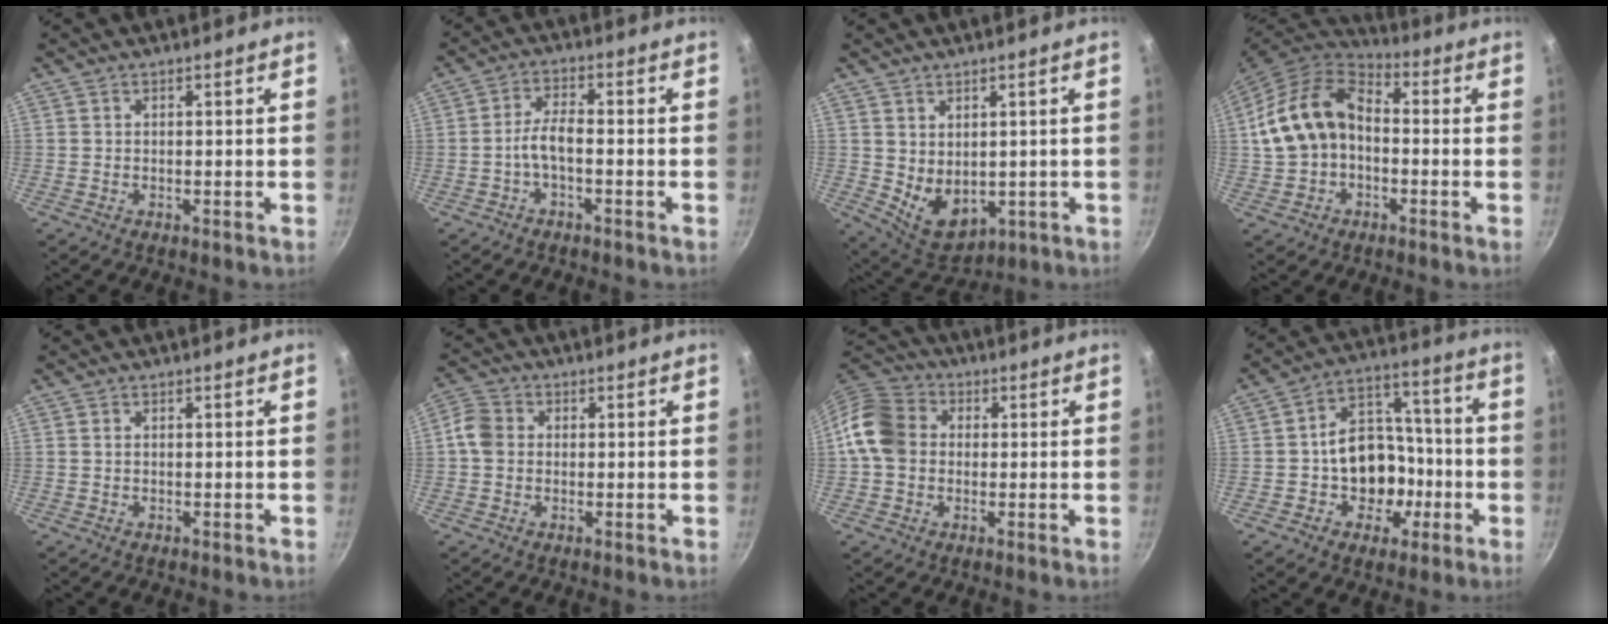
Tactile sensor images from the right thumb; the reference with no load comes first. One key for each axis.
{"total": 4.2, "fx": -1.7, "fy": 1.4, "fz": 3.6, "tx": -0.076, "ty": 0.024, "tz": -0.039}
{"total": 7.9, "fx": 0.7, "fy": 5.5, "fz": 5.7, "tx": -0.071, "ty": -0.023, "tz": 0.037}
{"total": 15.3, "fx": -0.1, "fy": 10.9, "fz": 10.7, "tx": -0.182, "ty": 0.041, "tz": -0.010}
{"total": 0.6, "fx": 0.1, "fy": 0.4, "fz": 0.4, "tx": -0.008, "ty": 0.001, "tz": 0.003}
{"total": 5.0, "fx": 0.1, "fy": 4.2, "fz": 2.7, "tx": -0.044, "ty": 0.011, "tz": -0.013}
{"total": 10.4, "fx": 0.3, "fy": 8.6, "fz": 5.9, "tx": -0.089, "ty": 0.020, "tz": -0.014}
{"total": 14.1, "fx": -3.3, "fy": 11.2, "fz": 8.0, "tx": -0.075, "ty": 0.052, "tz": -0.050}